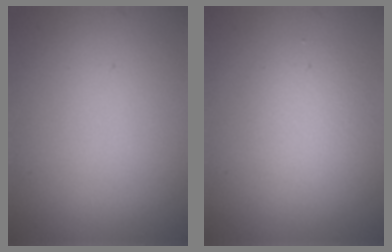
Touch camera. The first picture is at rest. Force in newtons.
{"total": 2.2, "press": 2.2, "slide": 0.1}